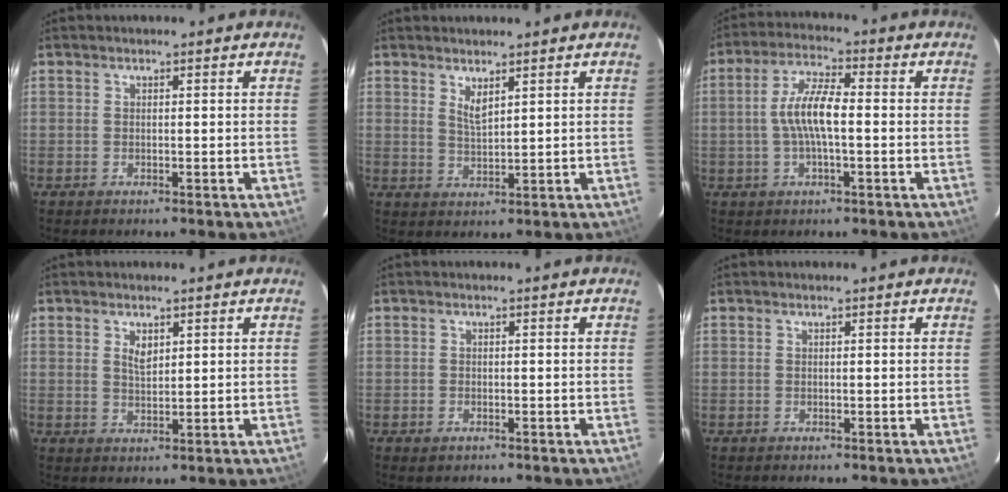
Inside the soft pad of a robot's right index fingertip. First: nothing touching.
{"total": 2.8, "force": [1.9, 0.6, 2.0], "torque": [-0.036, -0.005, 0.032]}
{"total": 8.0, "force": [-0.7, 2.2, 7.6], "torque": [-0.151, 0.012, -0.014]}
{"total": 2.7, "force": [1.2, 1.5, 1.9], "torque": [-0.031, 0.002, 0.023]}
{"total": 1.2, "force": [-0.7, 0.9, 0.4], "torque": [-0.007, -0.004, -0.011]}
{"total": 0.0}